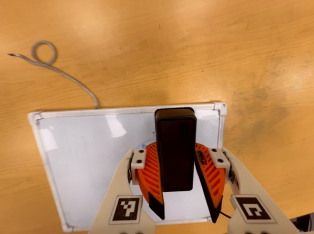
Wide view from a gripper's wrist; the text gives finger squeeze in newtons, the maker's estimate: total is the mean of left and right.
{"total": 9.6, "left": 11.0, "right": 8.1}